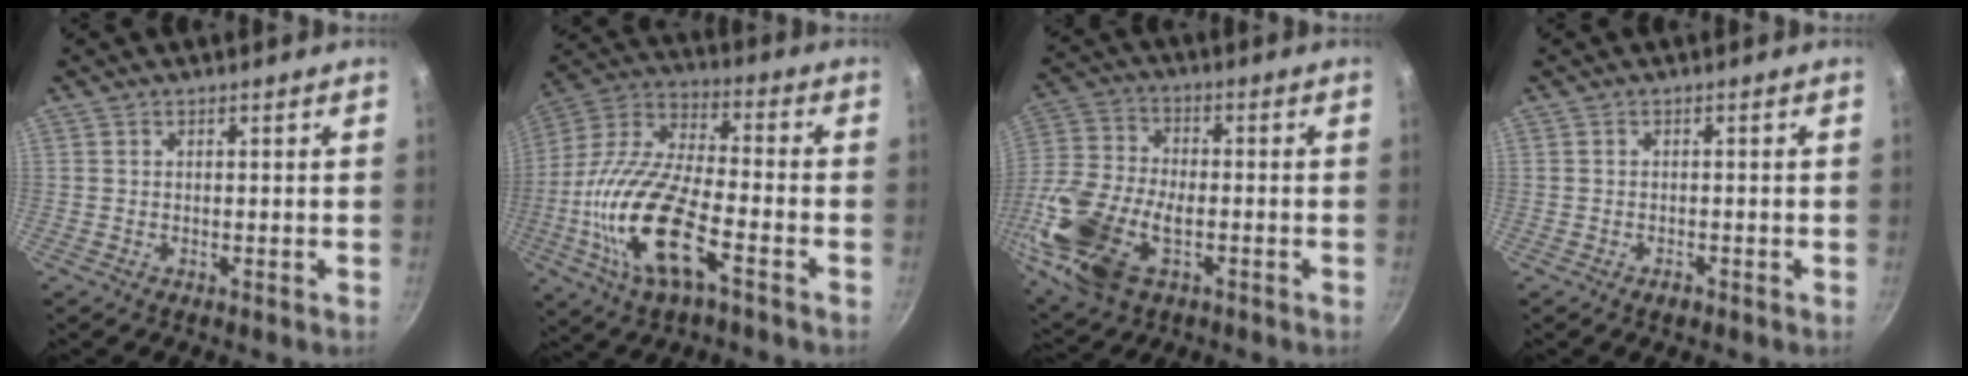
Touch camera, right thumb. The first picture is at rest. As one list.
[{"total": 20.5, "force": [-7.0, 8.2, 17.5], "torque": [-0.342, 0.027, -0.149]}, {"total": 19.1, "force": [-5.5, 10.9, 14.6], "torque": [-0.313, 0.012, -0.108]}, {"total": 1.3, "force": [-0.9, 0.6, 0.7], "torque": [-0.012, 0.009, -0.012]}]